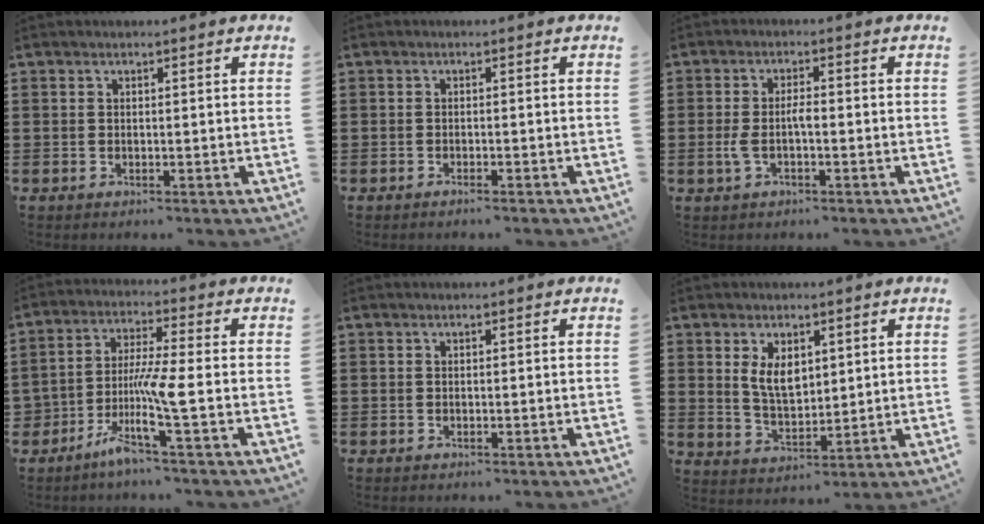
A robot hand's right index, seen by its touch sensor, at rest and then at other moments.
{"total": 0.7, "force": [-0.7, 0.0, 0.2], "torque": [-0.005, -0.002, -0.014]}
{"total": 3.3, "force": [-0.7, 1.0, 3.0], "torque": [-0.070, -0.001, -0.019]}
{"total": 6.6, "force": [-3.1, 0.0, 5.8], "torque": [-0.122, -0.007, -0.064]}
{"total": 0.0}
{"total": 5.5, "force": [2.1, 3.1, 4.0], "torque": [-0.079, 0.003, 0.036]}